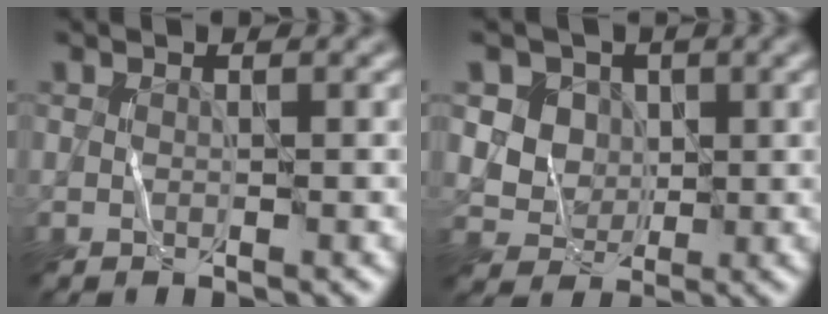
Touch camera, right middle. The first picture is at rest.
{"total": 5.0, "force": [1.6, 4.3, 2.0], "torque": [-0.045, 0.004, 0.030]}